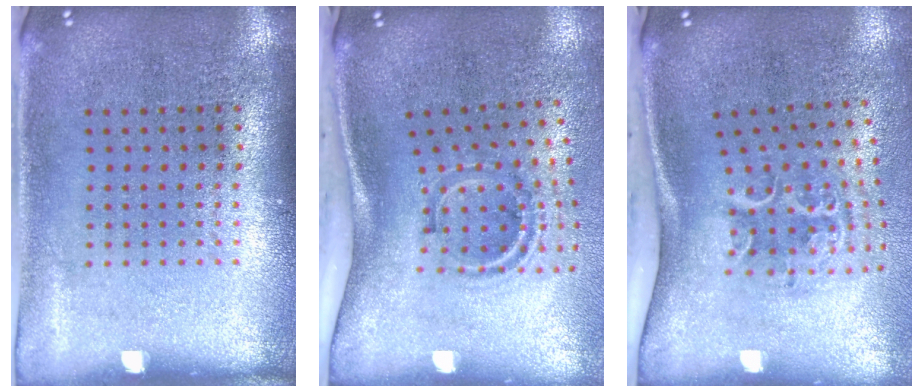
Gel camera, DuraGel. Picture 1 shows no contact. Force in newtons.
{"total": 1.9, "press": 1.2, "slide": 1.5}
{"total": 2.3, "press": 1.4, "slide": 1.9}